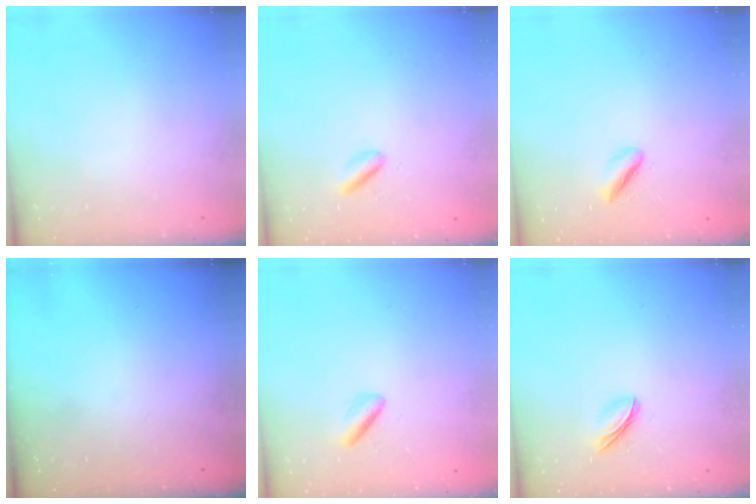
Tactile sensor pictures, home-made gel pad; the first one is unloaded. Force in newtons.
{"total": 2.2, "press": 2.1, "slide": 0.5}
{"total": 1.8, "press": 1.8, "slide": 0.4}
{"total": 0.0}
{"total": 2.4, "press": 2.2, "slide": 0.8}
{"total": 4.2, "press": 4.2, "slide": 0.0}